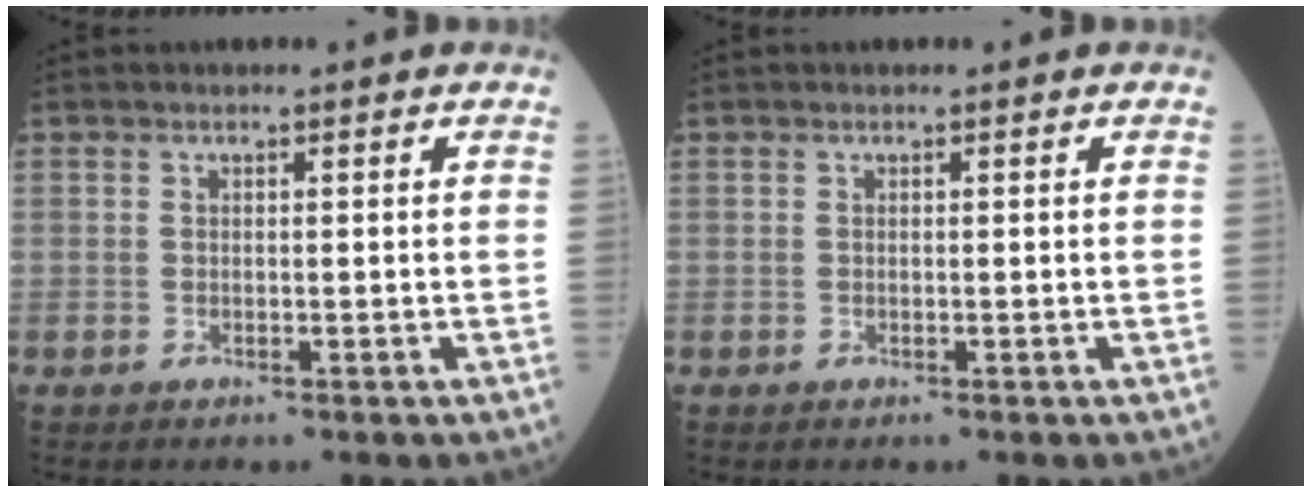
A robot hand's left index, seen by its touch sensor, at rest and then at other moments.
{"total": 0.0}